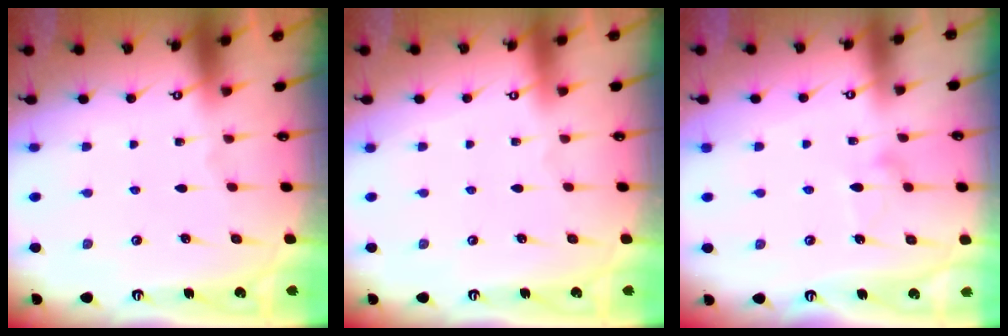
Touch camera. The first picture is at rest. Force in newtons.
{"total": 3.9, "press": 3.9, "slide": 0.1}
{"total": 8.5, "press": 8.5, "slide": 0.3}